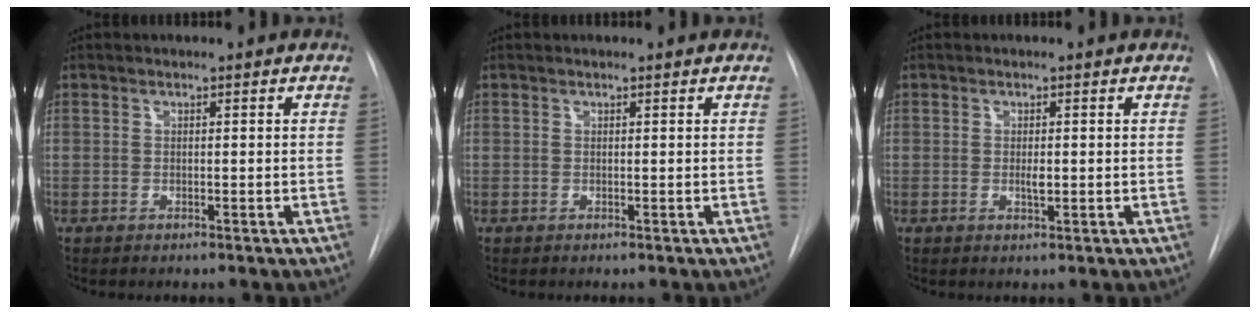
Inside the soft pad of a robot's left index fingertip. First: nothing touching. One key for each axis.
{"total": 0.9, "fx": 0.9, "fy": -0.1, "fz": 0.2, "tx": -0.007, "ty": 0.005, "tz": 0.010}
{"total": 1.2, "fx": -0.1, "fy": 0.3, "fz": 1.1, "tx": -0.019, "ty": -0.005, "tz": -0.001}